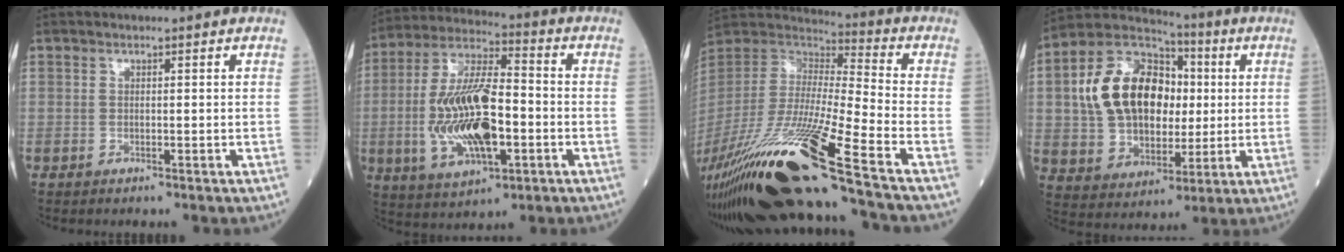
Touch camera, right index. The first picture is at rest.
{"total": 16.6, "force": [-3.1, 5.7, 15.3], "torque": [-0.313, 0.004, -0.054]}
{"total": 26.8, "force": [-18.1, -0.6, 19.7], "torque": [-0.402, -0.066, -0.341]}
{"total": 17.0, "force": [2.2, 11.3, 12.5], "torque": [-0.256, 0.044, 0.040]}